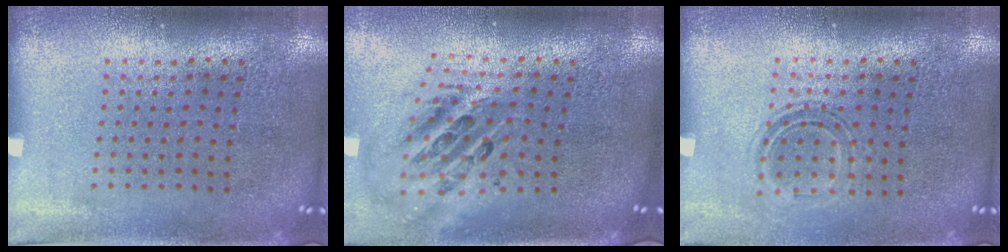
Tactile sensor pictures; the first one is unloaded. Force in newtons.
{"total": 2.5, "press": 1.7, "slide": 1.8}
{"total": 1.1, "press": 1.0, "slide": 0.5}